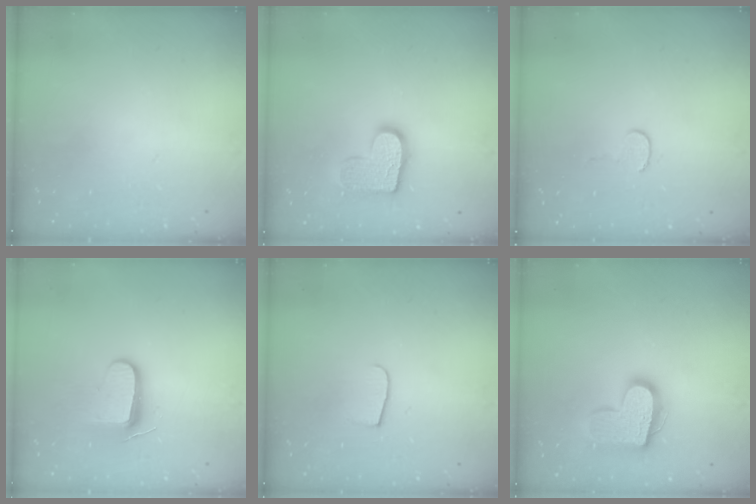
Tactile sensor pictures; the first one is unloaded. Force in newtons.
{"total": 12.8, "press": 12.8, "slide": 0.8}
{"total": 3.9, "press": 3.9, "slide": 0.3}
{"total": 8.7, "press": 8.6, "slide": 0.9}
{"total": 4.9, "press": 4.9, "slide": 0.5}
{"total": 16.4, "press": 16.4, "slide": 1.2}